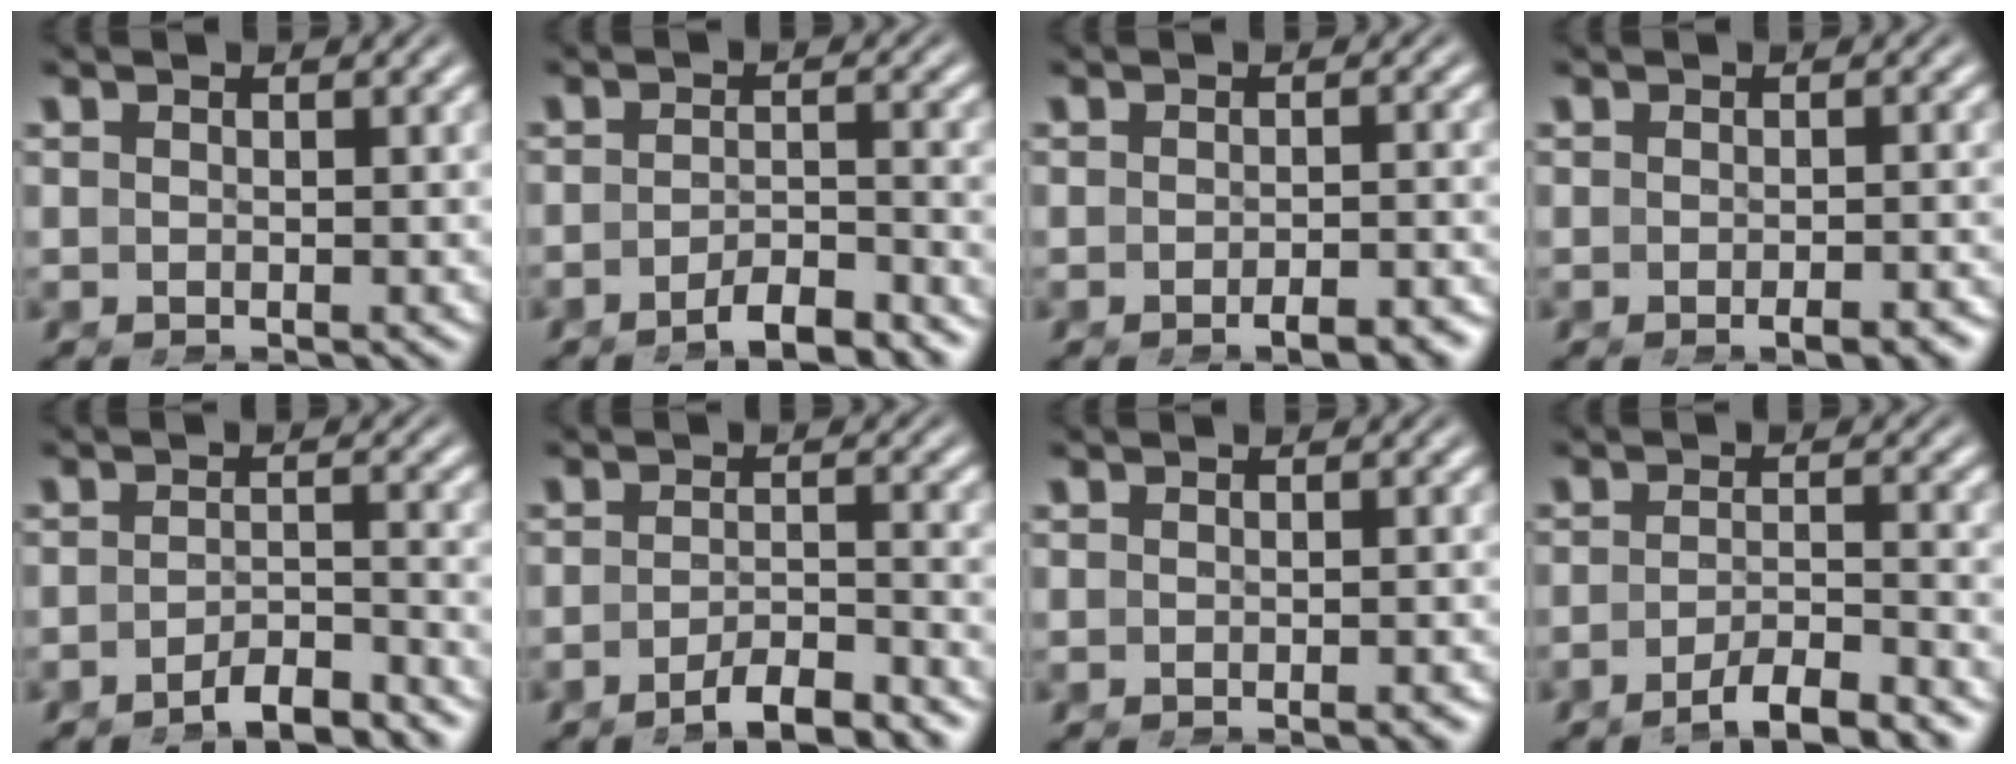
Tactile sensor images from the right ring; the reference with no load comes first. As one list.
[{"total": 3.4, "force": [-3.1, -0.2, 1.4], "torque": [-0.008, -0.001, -0.057]}, {"total": 2.6, "force": [-2.1, 0.2, 1.5], "torque": [-0.014, 0.003, -0.034]}, {"total": 1.9, "force": [-1.4, 0.2, 1.3], "torque": [-0.013, 0.003, -0.023]}, {"total": 3.8, "force": [-3.5, -0.1, 1.3], "torque": [-0.005, -0.003, -0.062]}, {"total": 3.6, "force": [-3.3, -0.2, 1.6], "torque": [-0.011, -0.002, -0.058]}, {"total": 0.9, "force": [-0.6, -0.1, 0.6], "torque": [-0.007, 0.004, -0.011]}, {"total": 3.6, "force": [-3.0, -0.2, 1.9], "torque": [-0.016, -0.002, -0.051]}]